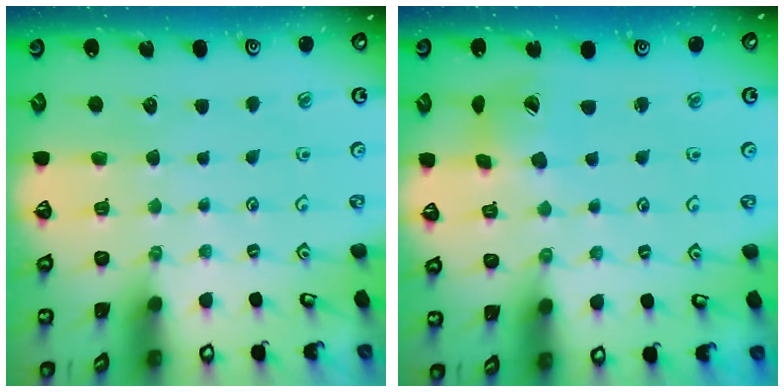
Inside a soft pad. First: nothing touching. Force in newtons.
{"total": 5.4, "press": 5.4, "slide": 0.5}